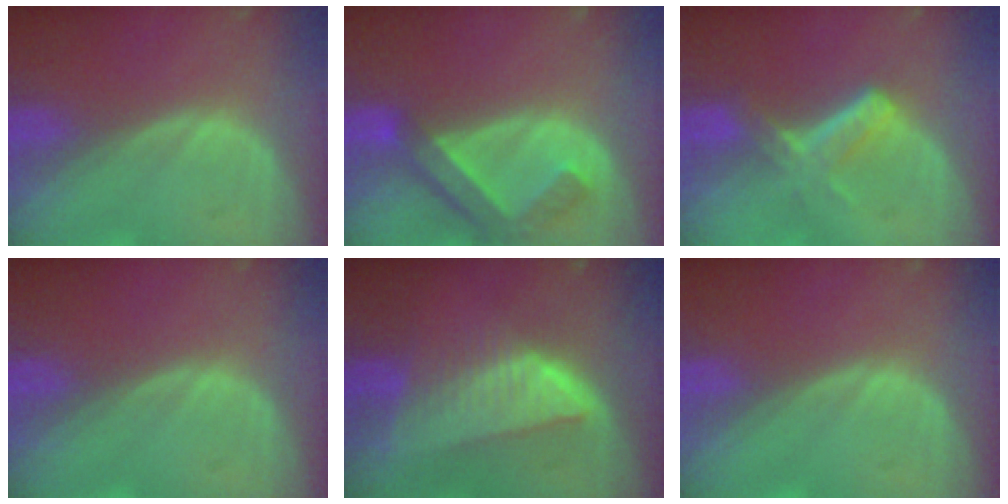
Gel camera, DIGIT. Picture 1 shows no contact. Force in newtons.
{"total": 6.4, "press": 5.8, "slide": 2.7}
{"total": 5.8, "press": 5.1, "slide": 2.9}
{"total": 0.0}
{"total": 8.2, "press": 7.3, "slide": 3.8}
{"total": 0.0}